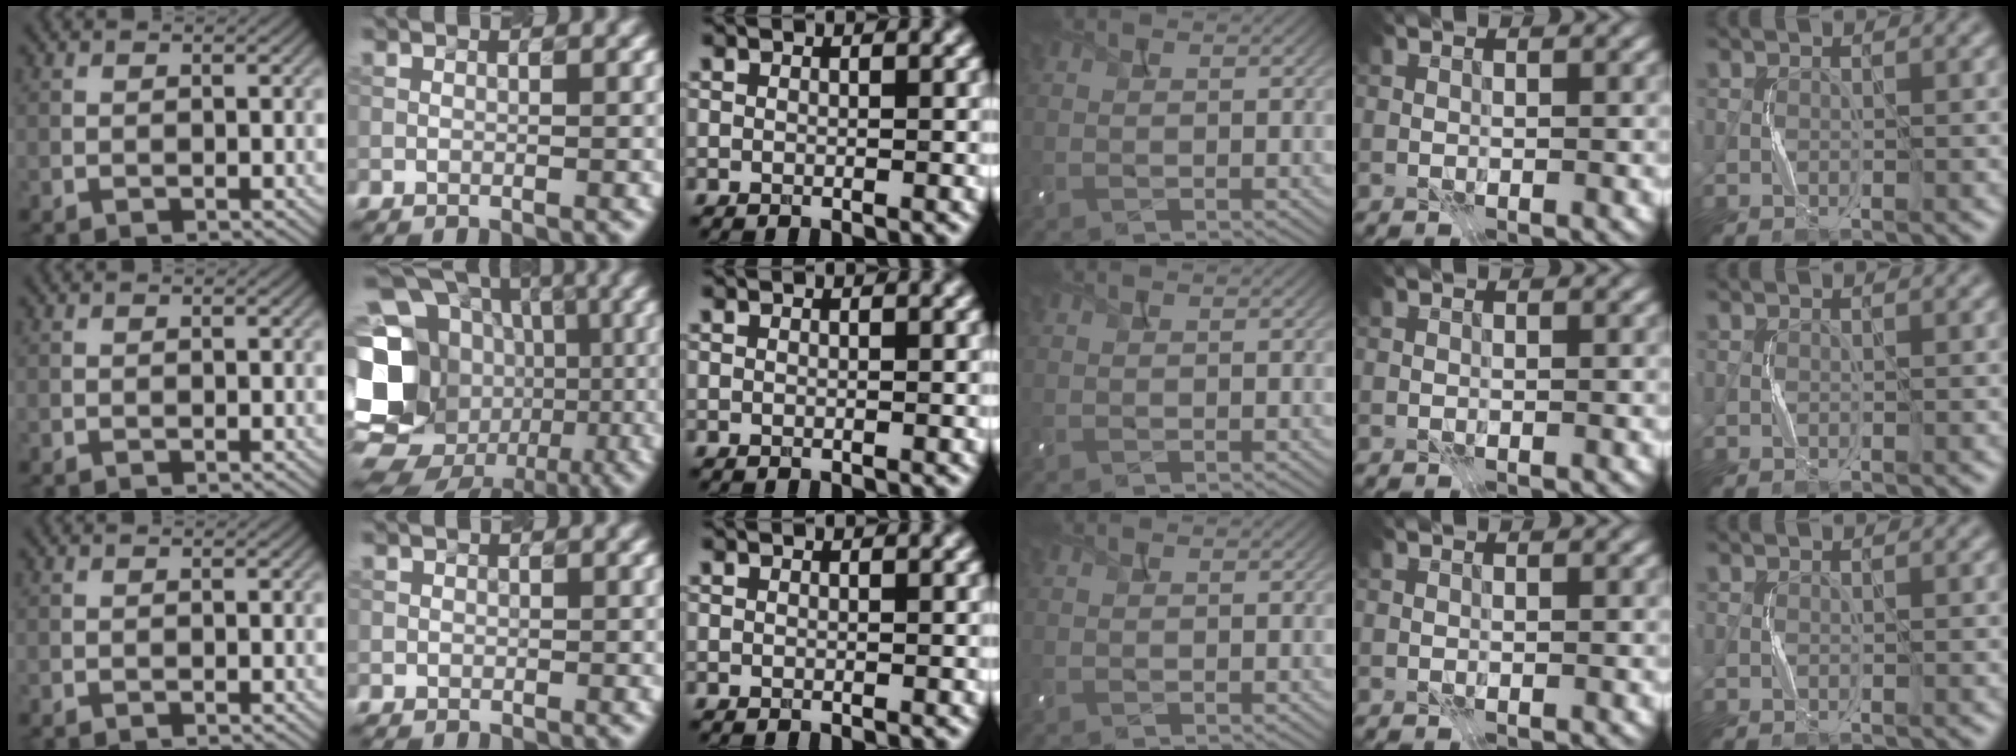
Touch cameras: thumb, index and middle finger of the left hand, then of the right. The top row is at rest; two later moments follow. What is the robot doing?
{"motion": "press", "object": "camera"}